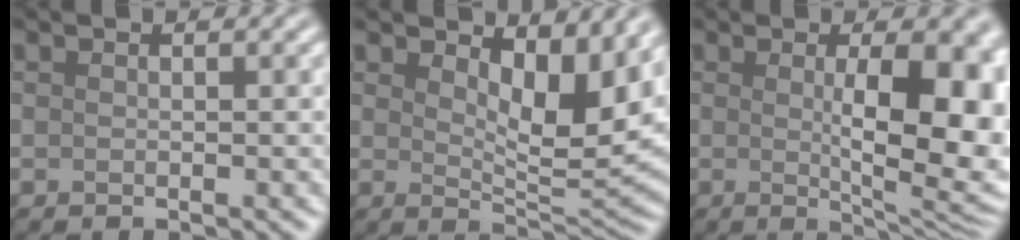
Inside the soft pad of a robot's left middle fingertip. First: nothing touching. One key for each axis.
{"total": 6.2, "fx": 2.8, "fy": 2.5, "fz": 5.0, "tx": -0.074, "ty": -0.014, "tz": 0.042}
{"total": 9.5, "fx": 0.6, "fy": 2.6, "fz": 9.2, "tx": -0.121, "ty": -0.008, "tz": 0.015}